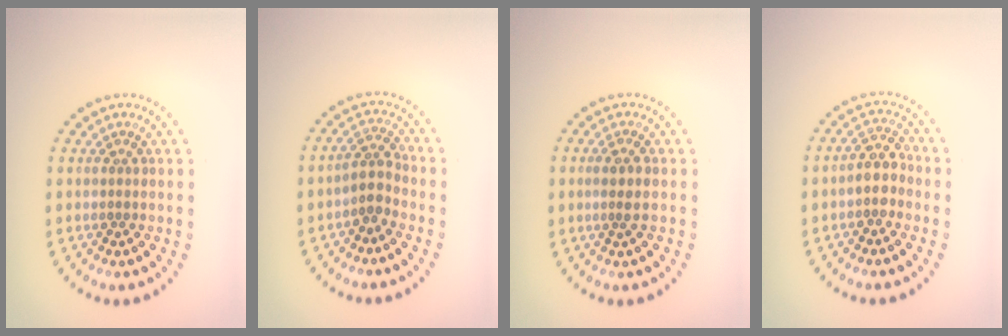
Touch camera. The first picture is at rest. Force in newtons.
{"total": 2.0, "press": 1.5, "slide": 1.3}
{"total": 1.5, "press": 1.4, "slide": 0.6}
{"total": 2.4, "press": 2.1, "slide": 1.1}